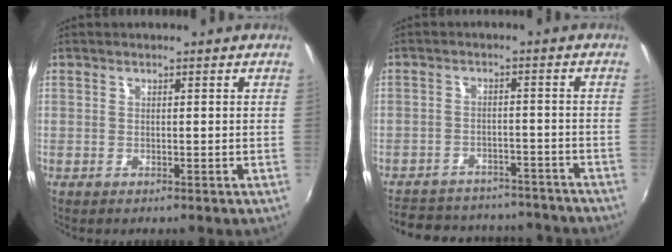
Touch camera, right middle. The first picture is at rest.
{"total": 20.5, "force": [-17.8, 7.4, 7.1], "torque": [-0.154, 0.019, -0.225]}